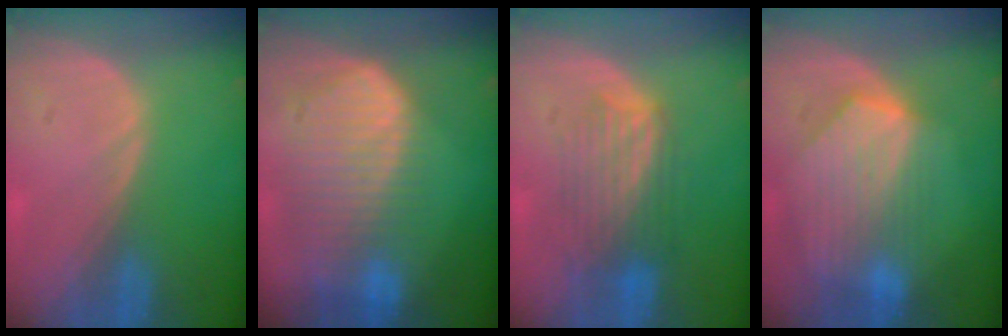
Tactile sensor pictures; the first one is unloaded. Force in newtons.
{"total": 10.3, "press": 8.9, "slide": 5.3}
{"total": 6.4, "press": 6.4, "slide": 0.5}
{"total": 8.6, "press": 7.9, "slide": 3.5}